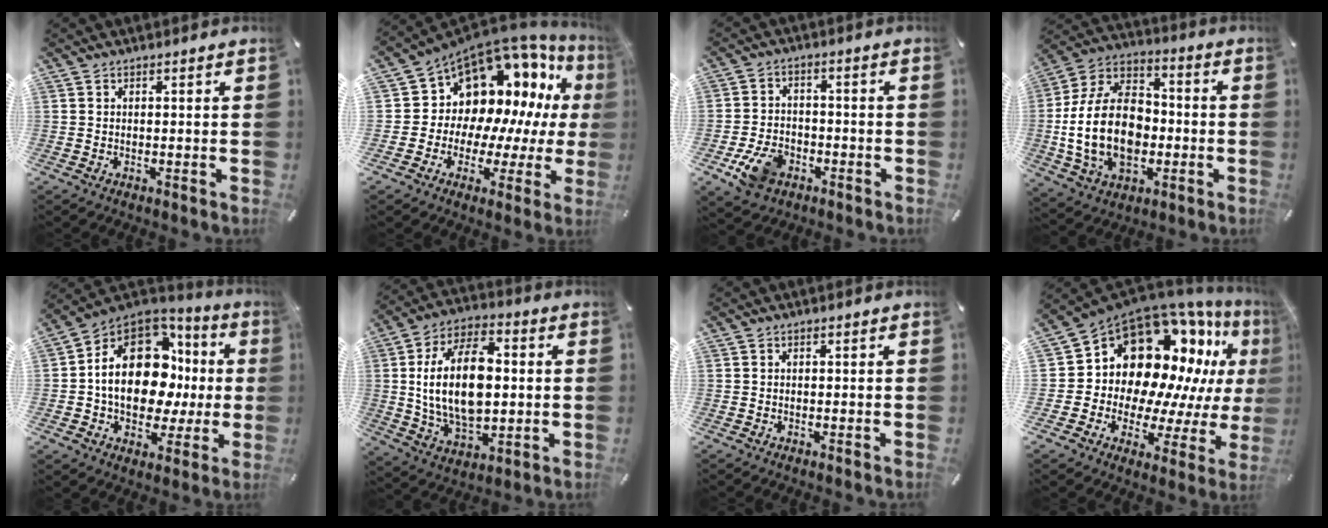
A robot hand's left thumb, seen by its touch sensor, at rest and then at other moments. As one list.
[{"total": 13.1, "force": [7.3, 10.1, 4.0], "torque": [-0.061, -0.098, 0.151]}, {"total": 8.6, "force": [-4.0, 6.1, 4.6], "torque": [-0.092, 0.015, -0.073]}, {"total": 19.8, "force": [-3.2, 14.1, 13.5], "torque": [-0.287, 0.013, -0.058]}, {"total": 19.2, "force": [1.7, 13.2, 13.9], "torque": [-0.243, -0.009, 0.030]}, {"total": 19.4, "force": [1.0, 12.3, 15.0], "torque": [-0.303, 0.003, 0.013]}, {"total": 0.0}, {"total": 18.0, "force": [10.3, 12.5, 8.0], "torque": [-0.133, -0.113, 0.202]}]